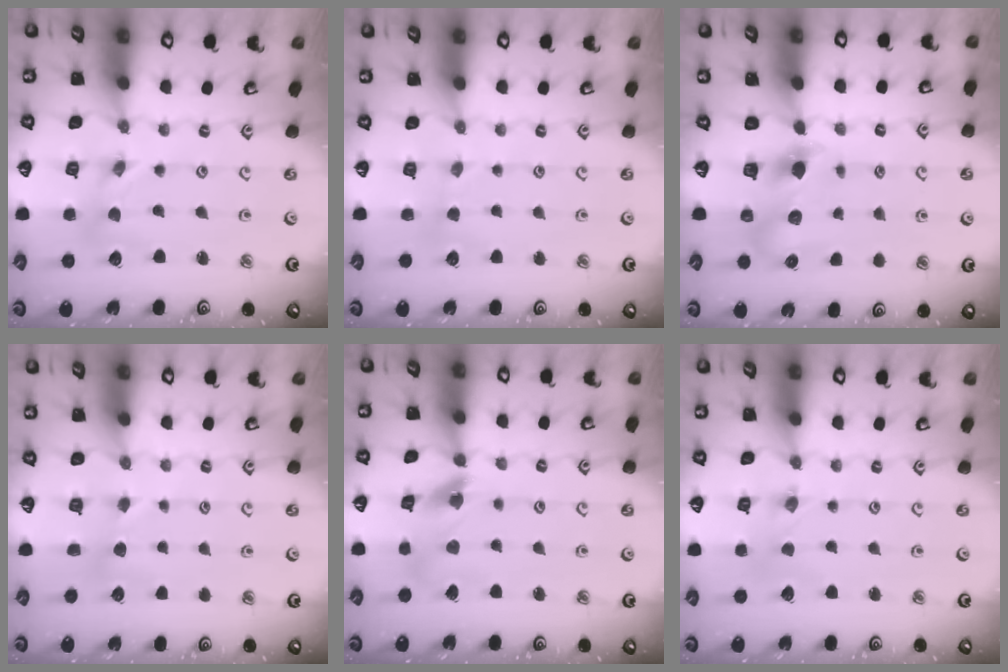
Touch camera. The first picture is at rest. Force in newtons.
{"total": 1.9, "press": 1.9, "slide": 0.3}
{"total": 6.1, "press": 6.1, "slide": 0.2}
{"total": 2.5, "press": 2.4, "slide": 0.2}
{"total": 9.8, "press": 9.7, "slide": 0.9}
{"total": 0.0}